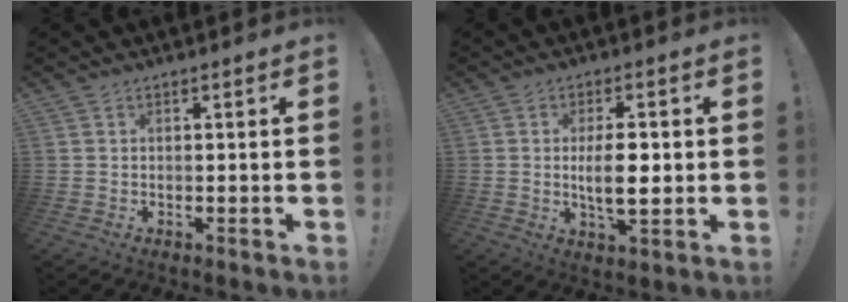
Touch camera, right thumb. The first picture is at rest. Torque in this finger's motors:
{"motor_torque": [-0.13, 0.51, 0.64, -0.45, 0.08]}